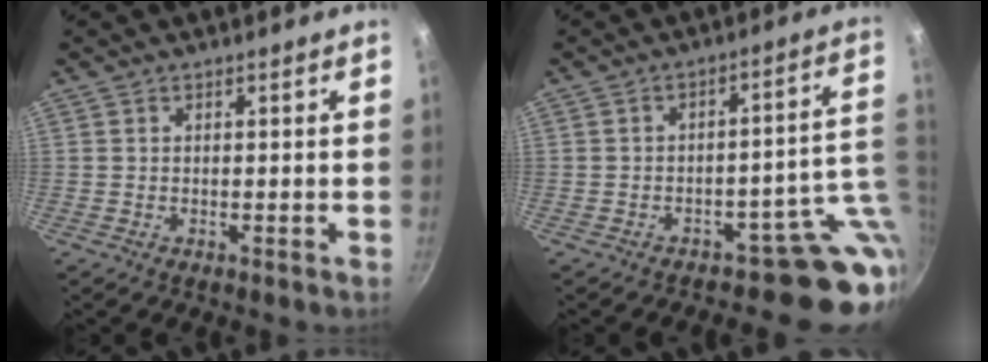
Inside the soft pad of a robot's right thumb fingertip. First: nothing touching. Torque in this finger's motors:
{"motor_torque": [2.89, 0.57, 0.27, 0.03, 0.04]}